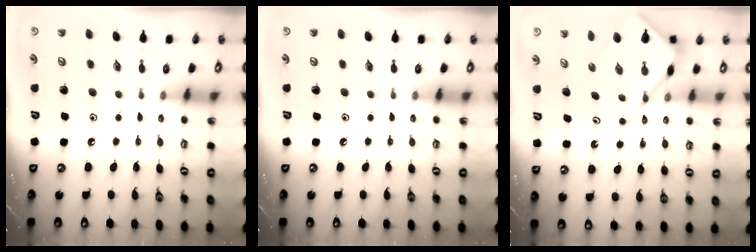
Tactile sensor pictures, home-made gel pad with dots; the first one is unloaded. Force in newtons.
{"total": 0.0}
{"total": 9.7, "press": 9.7, "slide": 1.0}